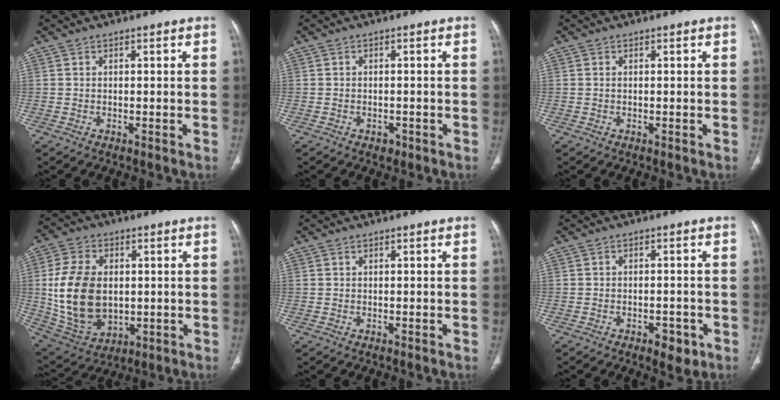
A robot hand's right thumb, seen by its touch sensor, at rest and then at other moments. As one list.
[{"total": 1.4, "force": [-0.8, 1.1, 0.6], "torque": [-0.005, 0.003, -0.008]}, {"total": 0.0}, {"total": 17.7, "force": [0.6, 12.1, 12.9], "torque": [-0.231, -0.007, 0.031]}, {"total": 0.0}, {"total": 4.1, "force": [-2.1, 2.3, 2.7], "torque": [-0.025, 0.007, -0.024]}]